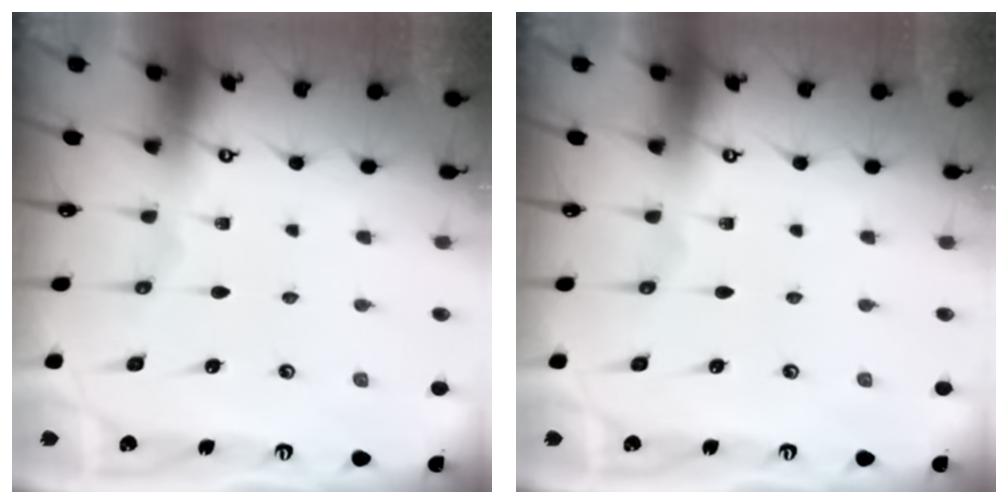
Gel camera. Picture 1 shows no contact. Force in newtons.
{"total": 0.0}